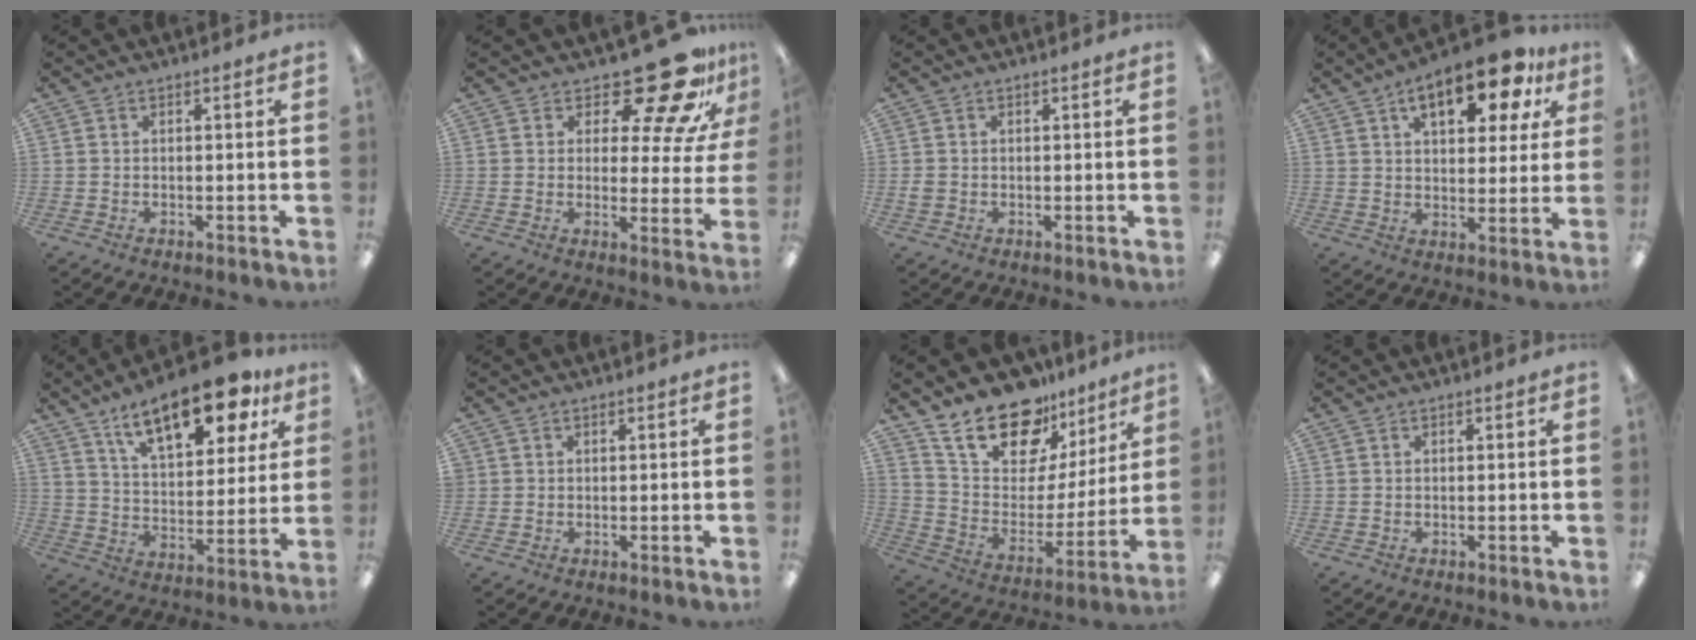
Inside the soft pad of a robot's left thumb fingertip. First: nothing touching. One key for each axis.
{"total": 17.4, "fx": 13.1, "fy": 5.8, "fz": 10.0, "tx": -0.144, "ty": -0.095, "tz": 0.218}
{"total": 1.4, "fx": -0.2, "fy": 1.3, "fz": 0.5, "tx": -0.006, "ty": 0.004, "tz": -0.004}
{"total": 15.1, "fx": 8.5, "fy": 6.7, "fz": 10.5, "tx": -0.139, "ty": -0.031, "tz": 0.135}
{"total": 18.6, "fx": 12.0, "fy": 7.9, "fz": 11.9, "tx": -0.183, "ty": -0.055, "tz": 0.199}
{"total": 0.8, "fx": 0.2, "fy": 0.6, "fz": -0.4, "tx": 0.010, "ty": 0.001, "tz": 0.003}
{"total": 19.8, "fx": 15.4, "fy": 9.8, "fz": 7.8, "tx": -0.147, "ty": -0.105, "tz": 0.280}
{"total": 0.0}